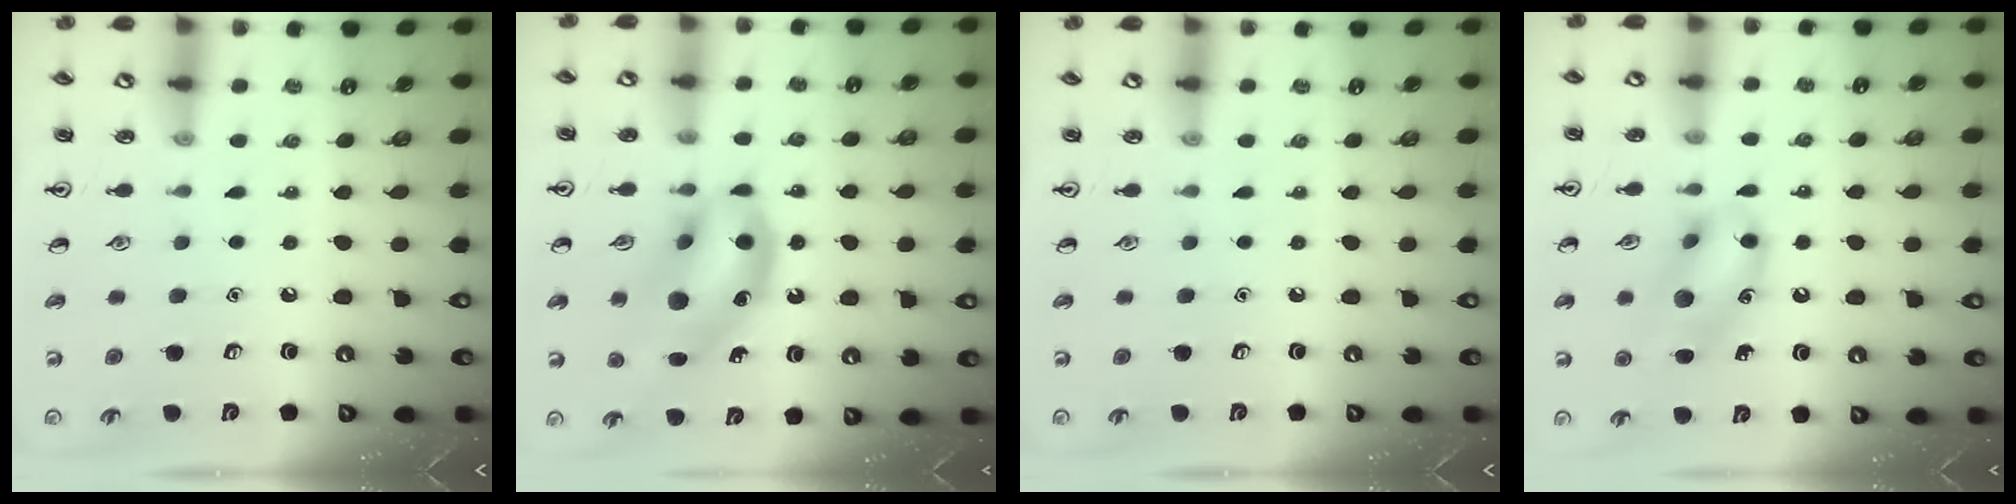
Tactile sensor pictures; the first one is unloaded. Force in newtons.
{"total": 14.2, "press": 13.5, "slide": 4.2}
{"total": 0.0}
{"total": 12.7, "press": 12.6, "slide": 1.9}